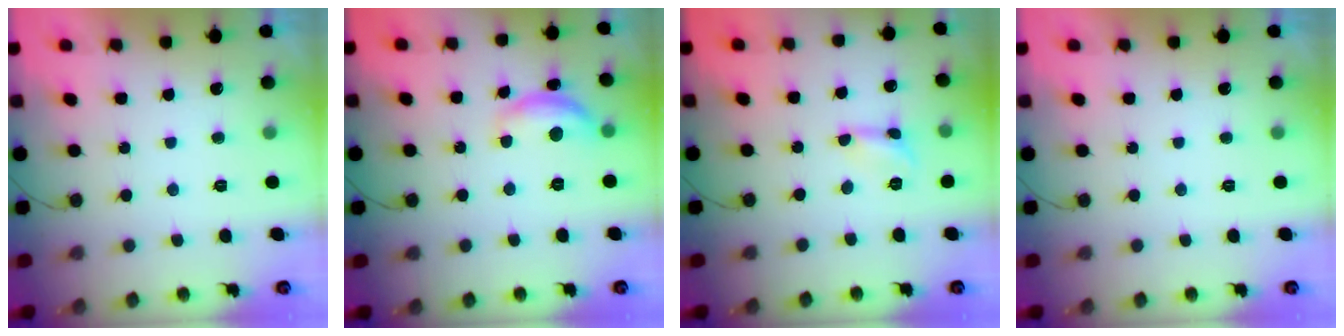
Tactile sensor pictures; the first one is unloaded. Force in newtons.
{"total": 9.9, "press": 9.9, "slide": 0.6}
{"total": 2.8, "press": 2.7, "slide": 0.3}
{"total": 0.0}